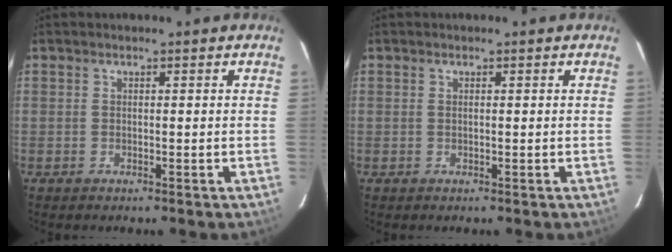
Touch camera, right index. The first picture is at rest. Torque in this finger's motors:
{"motor_torque": [0.00, -0.01, -0.06, -0.01]}